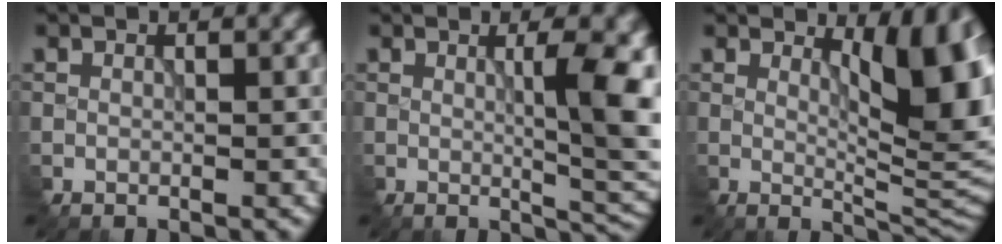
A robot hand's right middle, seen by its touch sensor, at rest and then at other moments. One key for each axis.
{"total": 7.3, "fx": 0.8, "fy": 2.0, "fz": 7.0, "tx": -0.089, "ty": -0.007, "tz": 0.019}
{"total": 7.8, "fx": 2.5, "fy": 2.7, "fz": 6.9, "tx": -0.089, "ty": -0.010, "tz": 0.044}